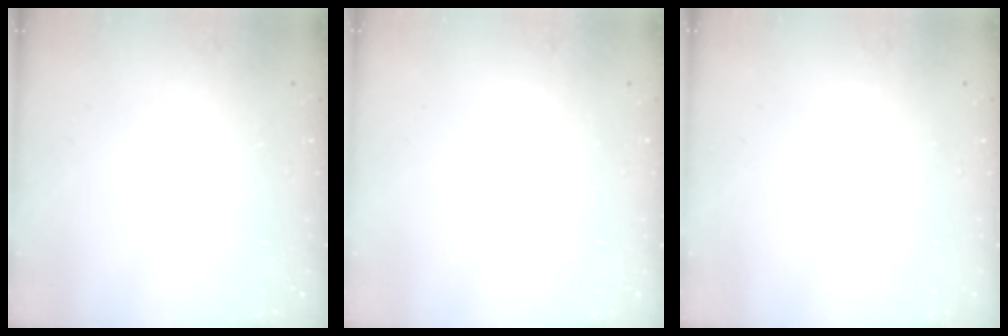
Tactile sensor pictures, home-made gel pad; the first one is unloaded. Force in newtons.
{"total": 0.0}
{"total": 0.0}